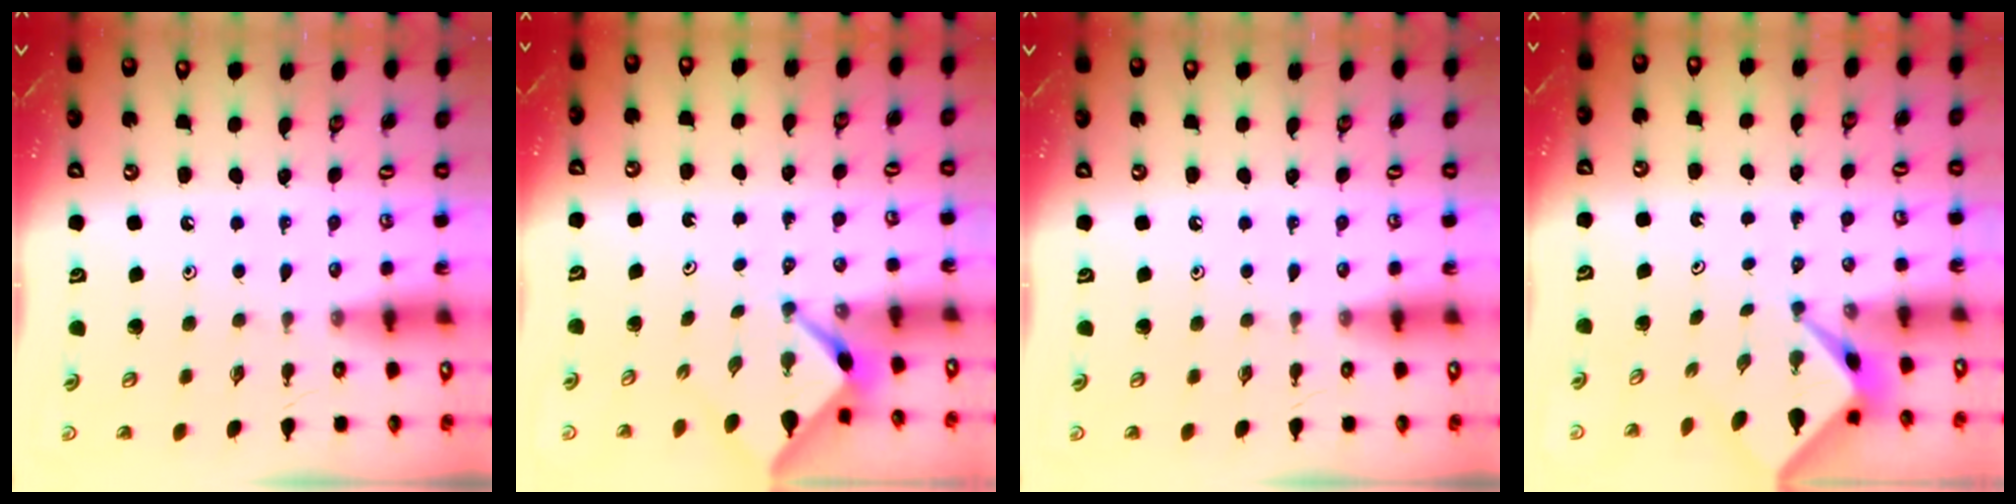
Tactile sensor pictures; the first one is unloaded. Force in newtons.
{"total": 2.4, "press": 2.4, "slide": 0.3}
{"total": 0.0}
{"total": 2.3, "press": 2.3, "slide": 0.3}